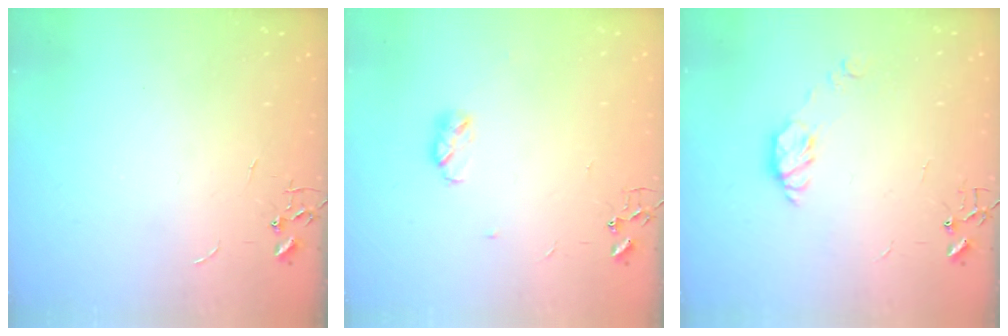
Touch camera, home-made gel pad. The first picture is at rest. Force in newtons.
{"total": 5.2, "press": 5.1, "slide": 0.7}
{"total": 7.0, "press": 7.0, "slide": 0.2}